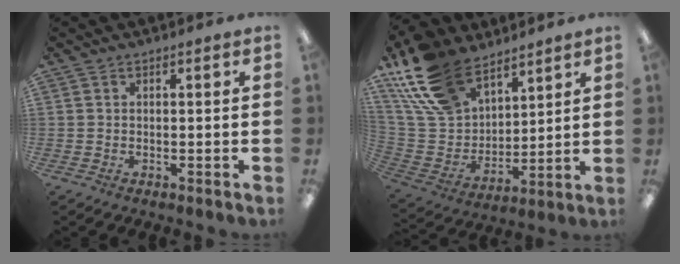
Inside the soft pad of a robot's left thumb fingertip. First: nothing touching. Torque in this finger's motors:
{"motor_torque": [1.87, 1.86, 1.39, -1.38, 0.21]}